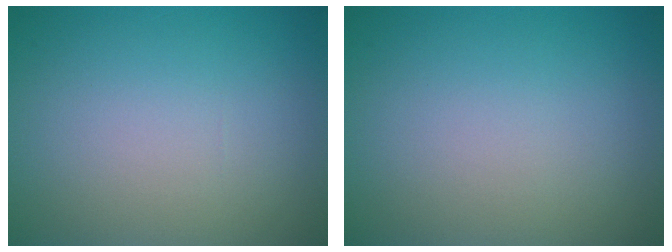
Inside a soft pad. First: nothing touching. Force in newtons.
{"total": 0.0}